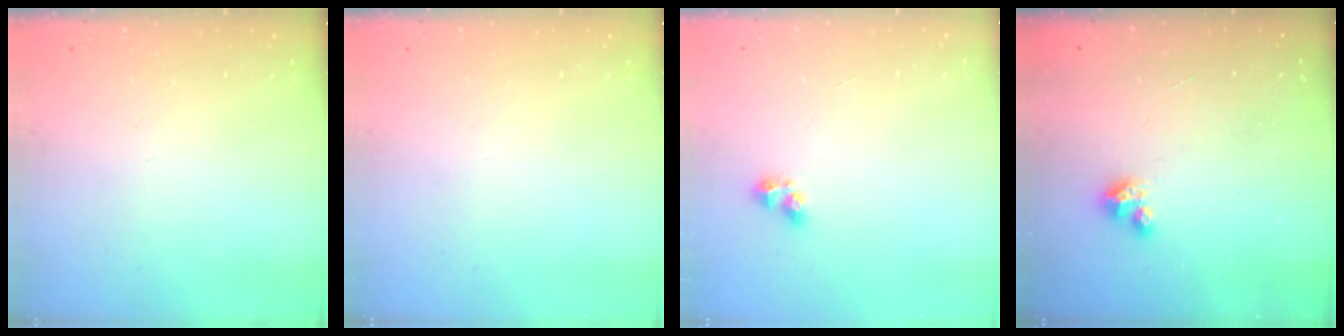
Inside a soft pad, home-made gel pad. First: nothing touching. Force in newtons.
{"total": 0.0}
{"total": 4.4, "press": 4.3, "slide": 0.8}
{"total": 3.1, "press": 3.1, "slide": 0.3}